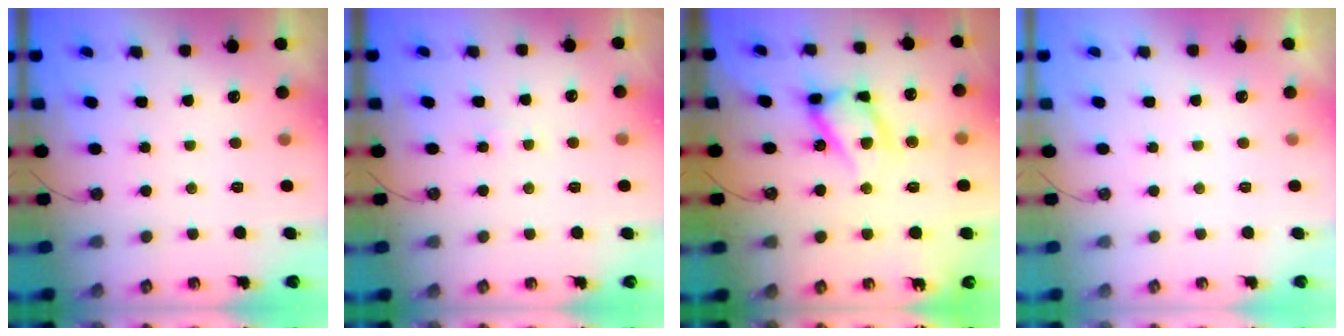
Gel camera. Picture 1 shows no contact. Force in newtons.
{"total": 1.7, "press": 1.7, "slide": 0.2}
{"total": 16.1, "press": 16.0, "slide": 1.4}
{"total": 0.0}